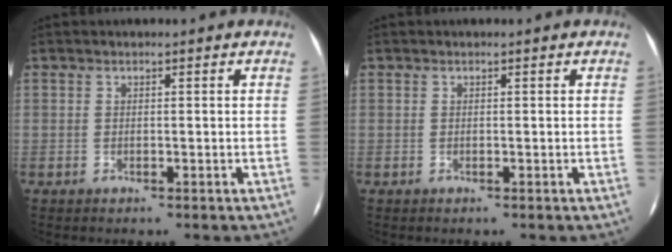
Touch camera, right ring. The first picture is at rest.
{"total": 0.0}